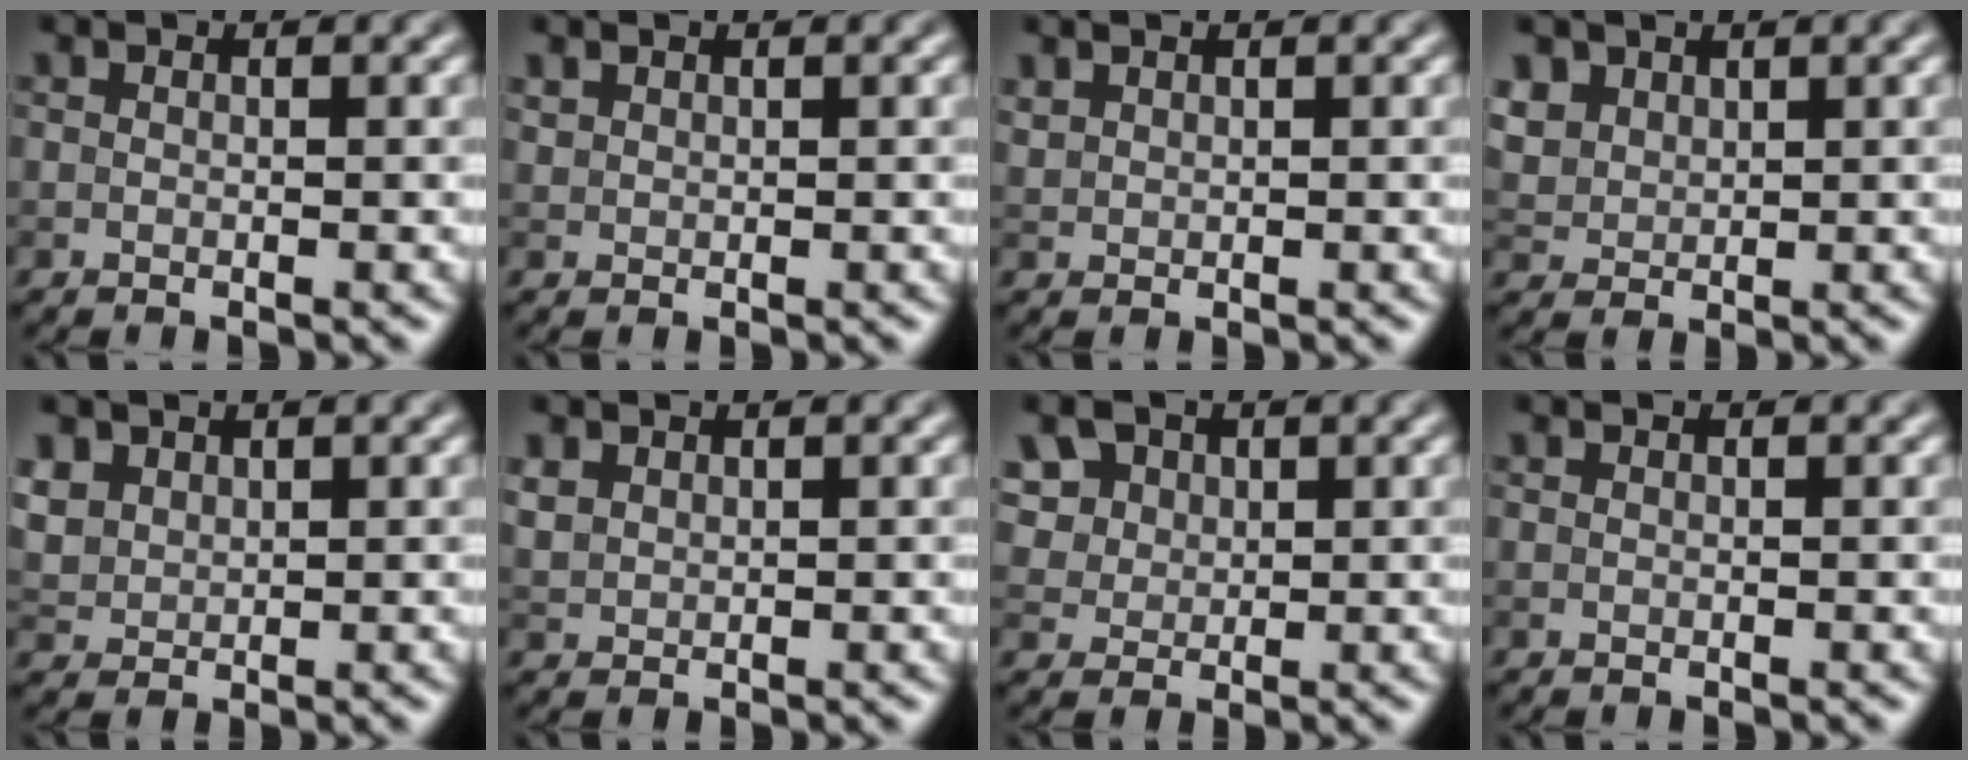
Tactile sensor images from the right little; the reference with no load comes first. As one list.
[{"total": 0.7, "force": [0.6, 0.4, 0.1], "torque": [-0.004, -0.001, 0.017]}, {"total": 0.9, "force": [0.7, 0.4, 0.1], "torque": [-0.007, -0.001, 0.021]}, {"total": 3.1, "force": [1.8, 2.3, 1.1], "torque": [-0.040, -0.003, 0.054]}, {"total": 2.5, "force": [1.4, 1.9, 0.8], "torque": [-0.032, -0.006, 0.043]}, {"total": 1.5, "force": [0.9, 1.1, 0.4], "torque": [-0.014, 0.001, 0.023]}, {"total": 9.0, "force": [4.5, 6.7, 4.1], "torque": [-0.095, 0.025, 0.067]}, {"total": 0.0}]